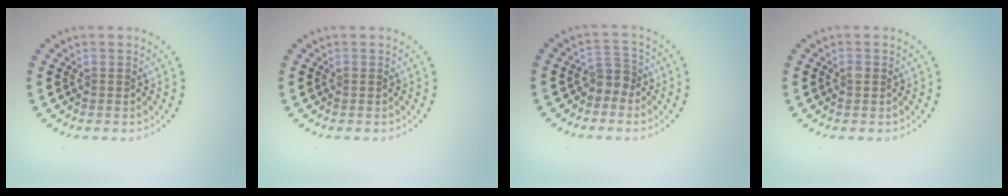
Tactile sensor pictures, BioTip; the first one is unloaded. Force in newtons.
{"total": 0.0}
{"total": 2.2, "press": 1.6, "slide": 1.4}
{"total": 0.9, "press": 0.9, "slide": 0.1}